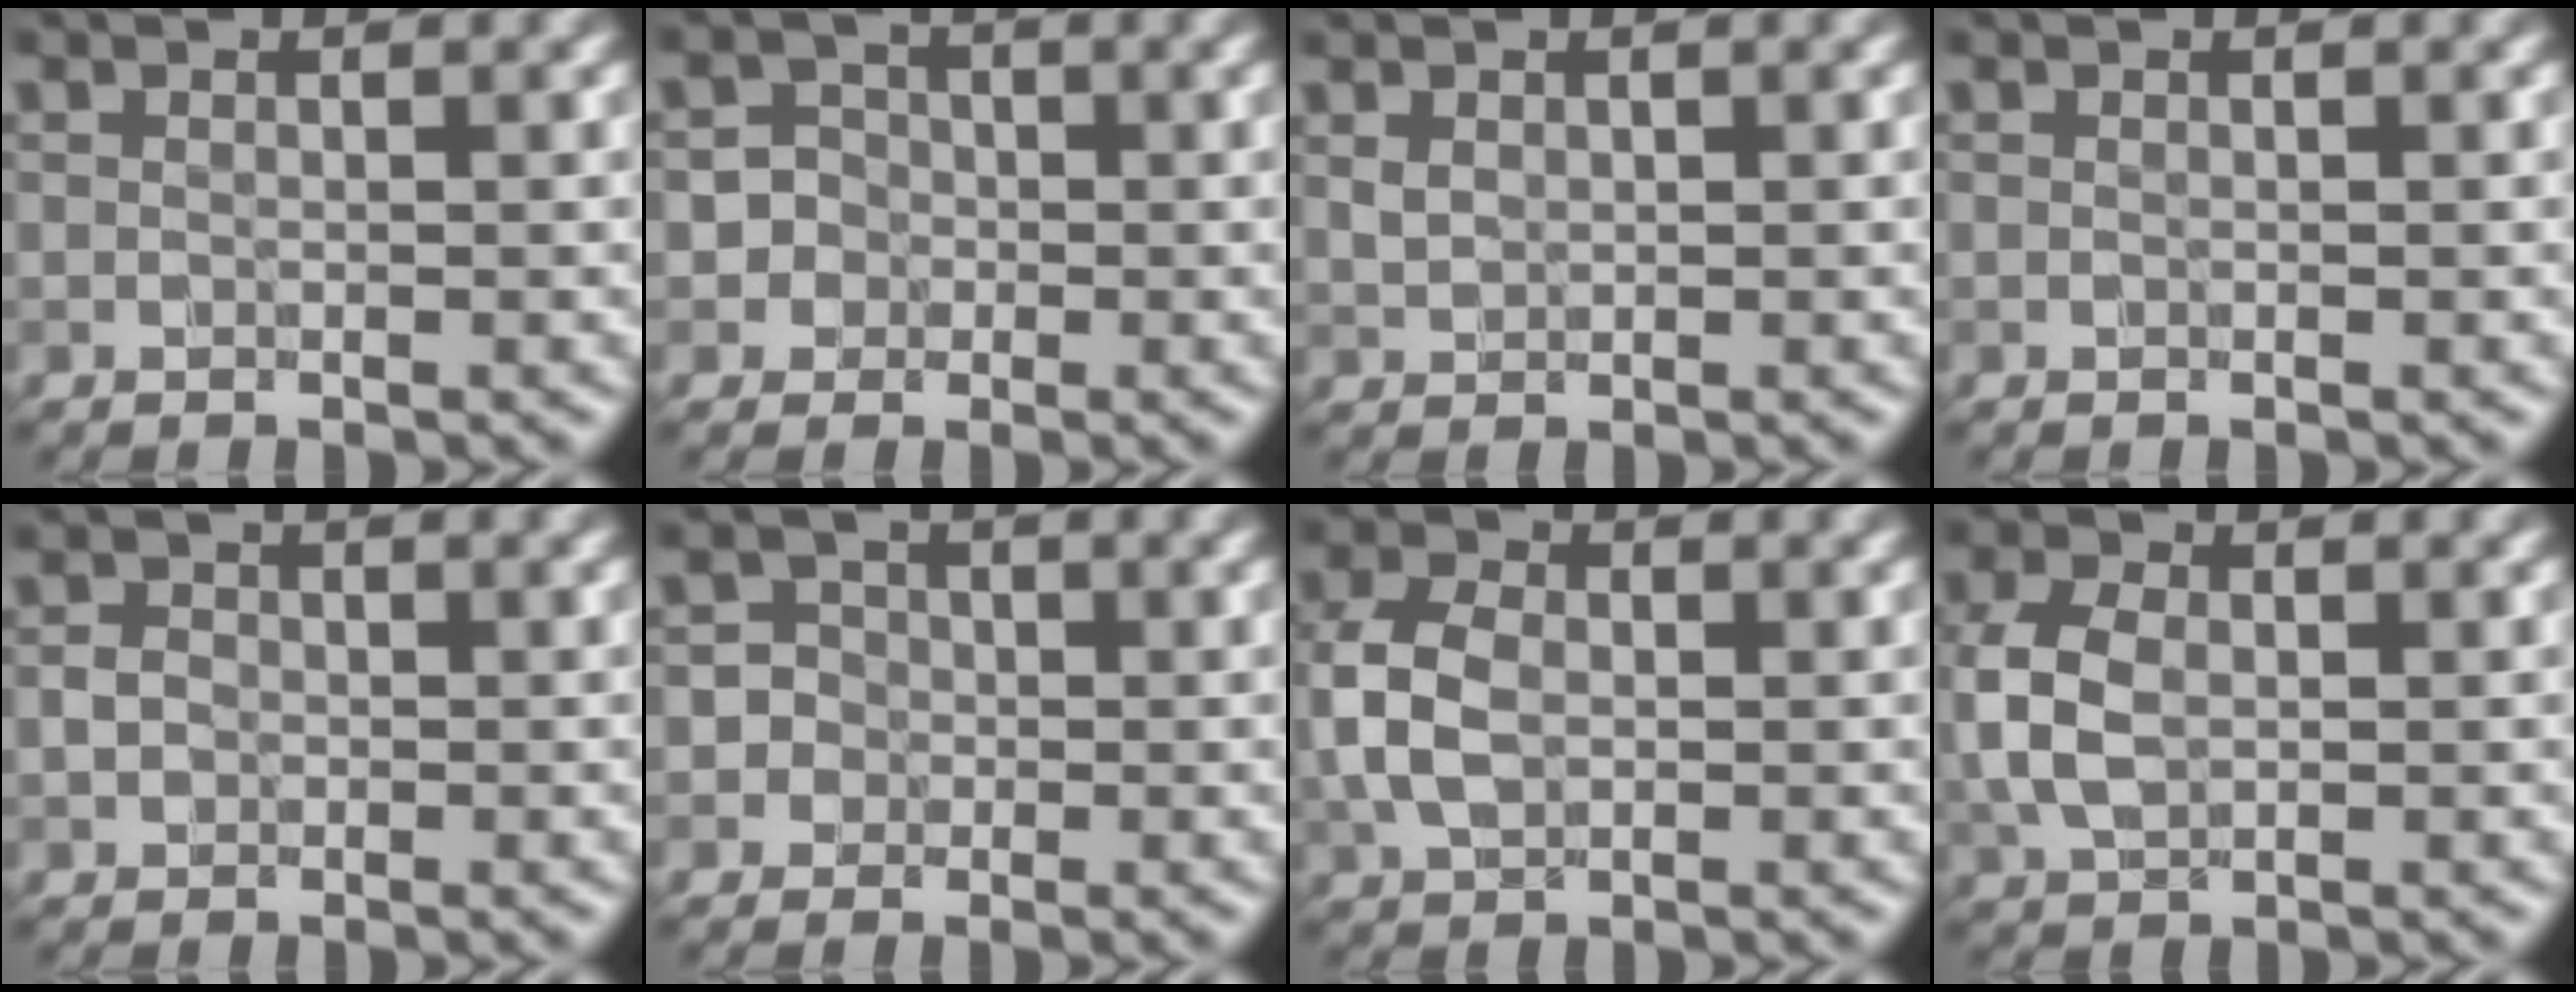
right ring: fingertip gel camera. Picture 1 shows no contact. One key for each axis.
{"total": 3.3, "fx": -0.9, "fy": 3.2, "fz": 0.1, "tx": 0.030, "ty": 0.009, "tz": -0.033}
{"total": 0.9, "fx": 0.5, "fy": 0.6, "fz": 0.5, "tx": -0.010, "ty": 0.000, "tz": 0.012}
{"total": 0.0}
{"total": 1.0, "fx": -0.3, "fy": 0.9, "fz": 0.3, "tx": -0.003, "ty": -0.001, "tz": -0.008}
{"total": 3.2, "fx": -0.7, "fy": 3.1, "fz": 0.3, "tx": 0.031, "ty": 0.013, "tz": -0.033}
{"total": 4.4, "fx": -0.2, "fy": 3.1, "fz": 3.2, "tx": -0.079, "ty": 0.003, "tz": -0.010}
{"total": 4.1, "fx": 0.0, "fy": 2.8, "fz": 2.9, "tx": -0.076, "ty": 0.001, "tz": -0.002}